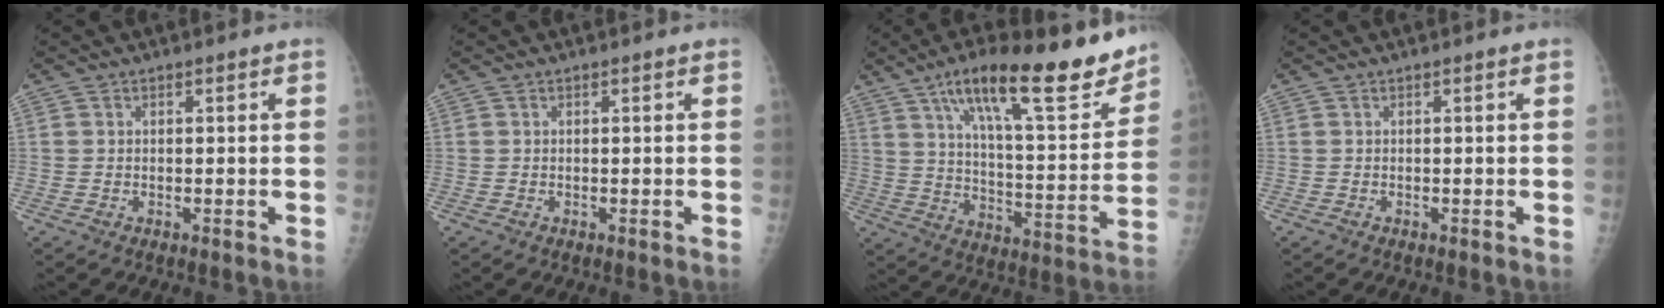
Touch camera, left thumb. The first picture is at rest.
{"total": 0.0}
{"total": 23.7, "force": [15.9, 6.2, 16.5], "torque": [-0.218, -0.059, 0.254]}
{"total": 0.0}